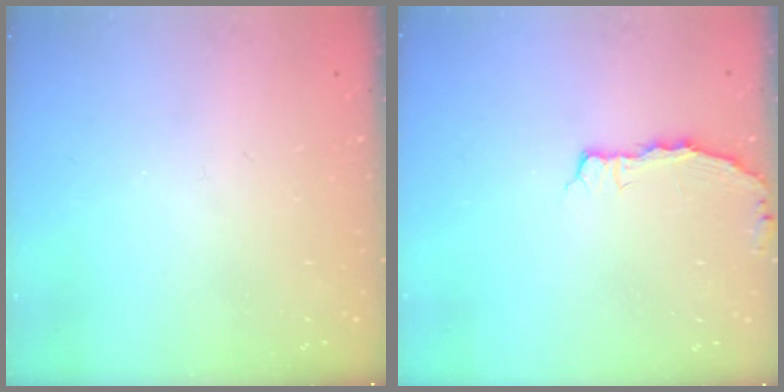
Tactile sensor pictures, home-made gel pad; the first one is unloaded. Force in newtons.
{"total": 2.7, "press": 2.7, "slide": 0.5}